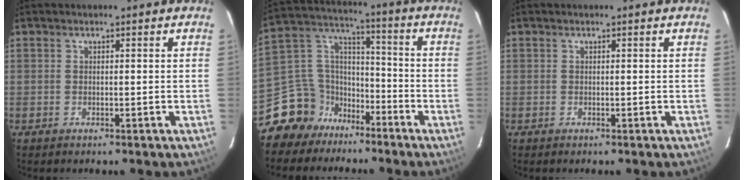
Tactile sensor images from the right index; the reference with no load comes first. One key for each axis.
{"total": 12.8, "fx": -9.5, "fy": 8.4, "fz": 2.1, "tx": -0.068, "ty": 0.063, "tz": -0.168}
{"total": 0.0}